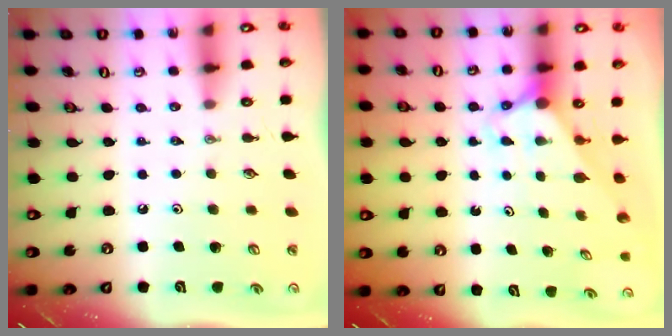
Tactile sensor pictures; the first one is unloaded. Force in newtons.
{"total": 2.9, "press": 2.9, "slide": 0.0}